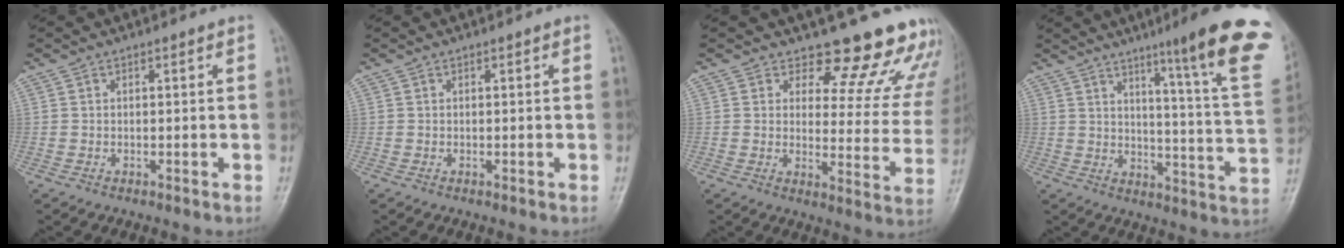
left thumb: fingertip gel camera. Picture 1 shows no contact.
{"total": 0.0}
{"total": 15.0, "force": [13.9, 4.8, 3.2], "torque": [0.015, -0.129, 0.144]}
{"total": 21.2, "force": [12.5, 1.5, 17.0], "torque": [-0.203, -0.064, 0.160]}